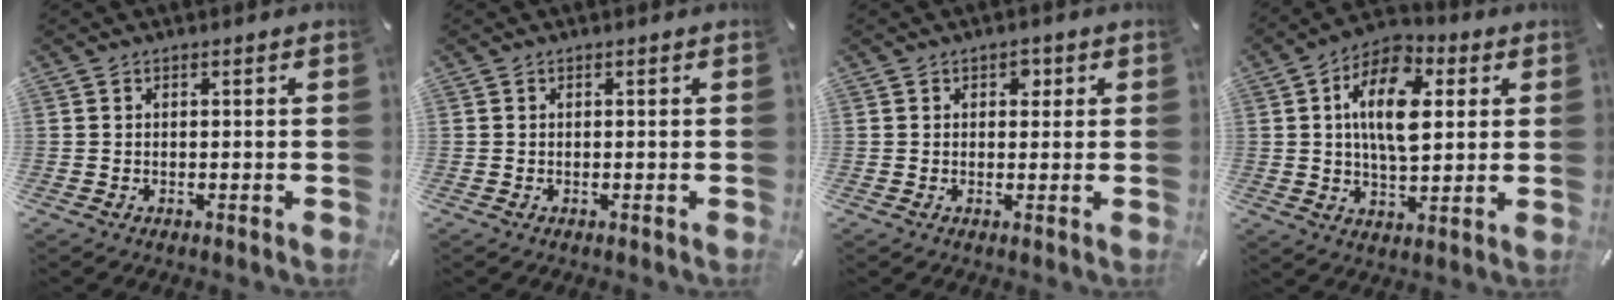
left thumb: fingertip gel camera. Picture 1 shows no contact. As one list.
[{"total": 0.0}, {"total": 2.1, "force": [0.7, 1.7, 1.1], "torque": [0.000, -0.002, 0.004]}, {"total": 14.5, "force": [3.5, 8.6, 11.2], "torque": [-0.211, -0.003, 0.056]}]